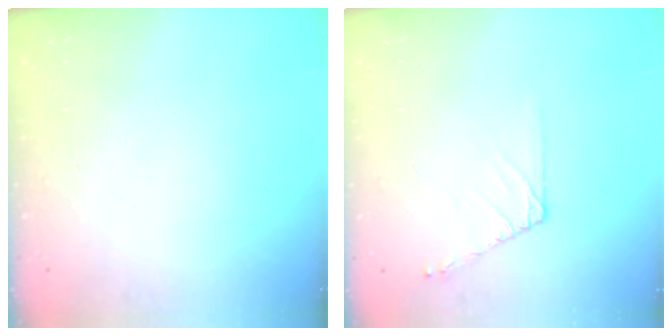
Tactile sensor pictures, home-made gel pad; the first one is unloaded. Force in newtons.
{"total": 6.5, "press": 6.4, "slide": 1.1}